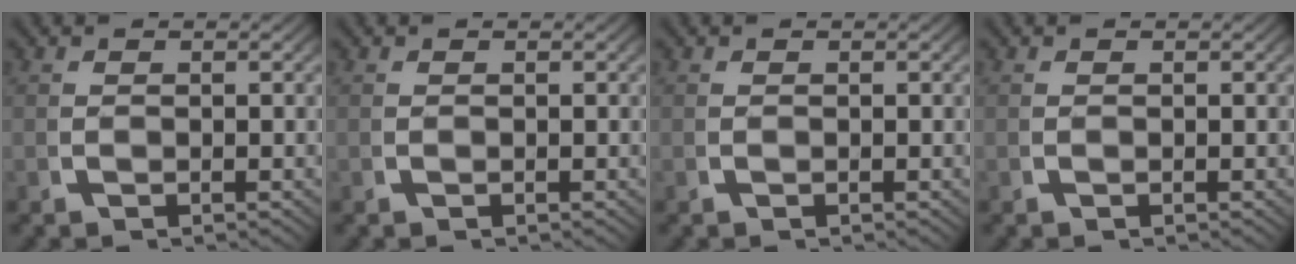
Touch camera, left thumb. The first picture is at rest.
{"total": 0.0}
{"total": 0.0}
{"total": 0.0}